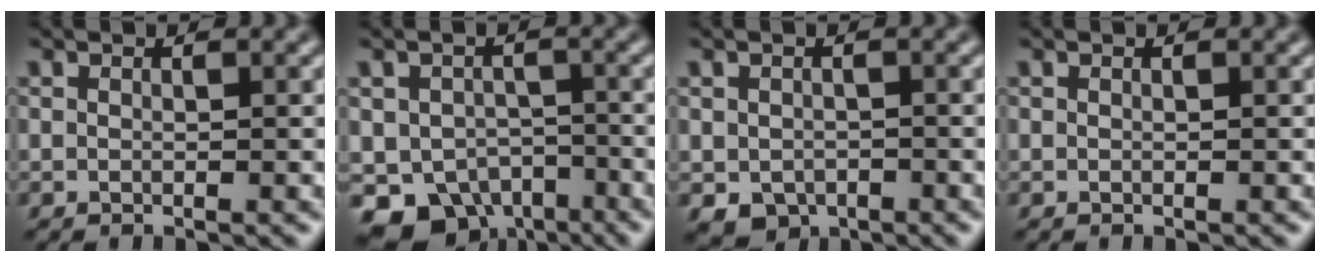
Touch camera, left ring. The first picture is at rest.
{"total": 6.5, "force": [-3.5, 4.7, 2.8], "torque": [-0.038, -0.019, -0.055]}
{"total": 2.6, "force": [-1.1, 2.0, 1.2], "torque": [-0.021, -0.010, -0.019]}
{"total": 0.0}